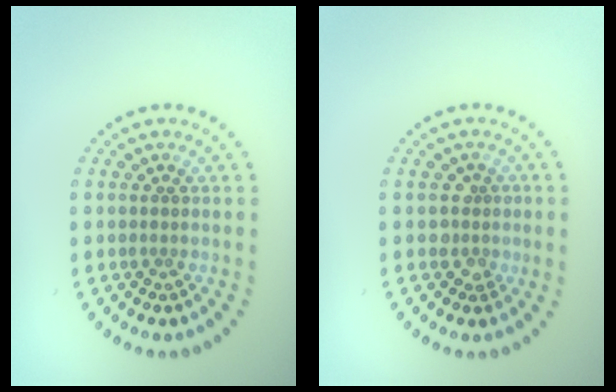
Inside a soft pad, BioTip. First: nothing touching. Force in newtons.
{"total": 1.5, "press": 1.3, "slide": 0.8}